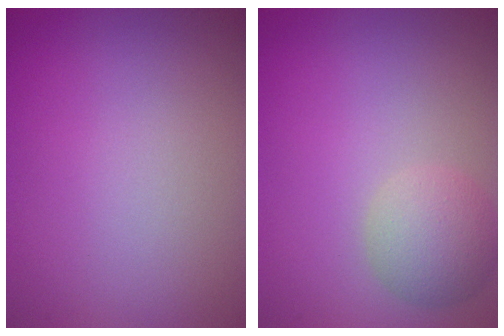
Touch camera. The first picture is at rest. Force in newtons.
{"total": 3.2, "press": 3.2, "slide": 0.2}